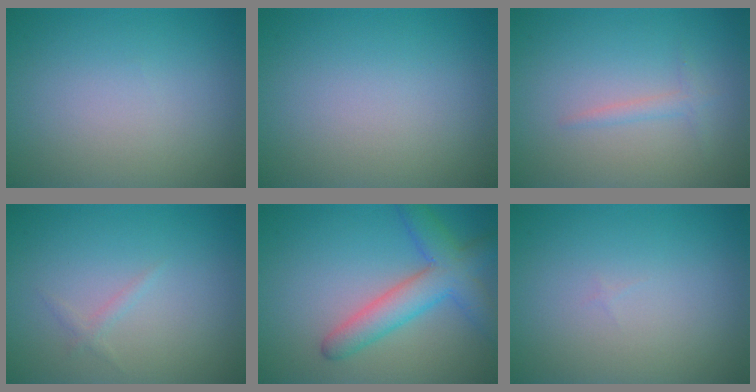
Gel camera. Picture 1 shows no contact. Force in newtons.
{"total": 0.0}
{"total": 1.1, "press": 1.1, "slide": 0.0}
{"total": 0.7, "press": 0.7, "slide": 0.1}
{"total": 5.5, "press": 5.5, "slide": 0.2}
{"total": 0.0}